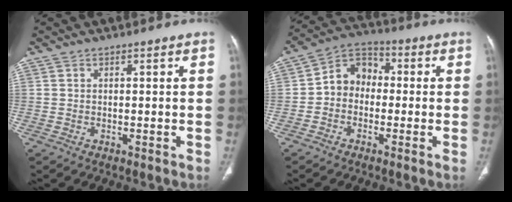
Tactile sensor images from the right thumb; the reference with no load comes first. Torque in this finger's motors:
{"motor_torque": [1.11, 0.97, 0.81, -0.62, 0.23]}